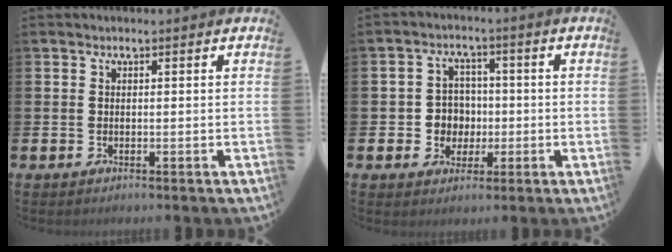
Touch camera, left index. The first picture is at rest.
{"total": 4.4, "force": [0.0, 4.3, 0.7], "torque": [-0.020, 0.003, -0.008]}